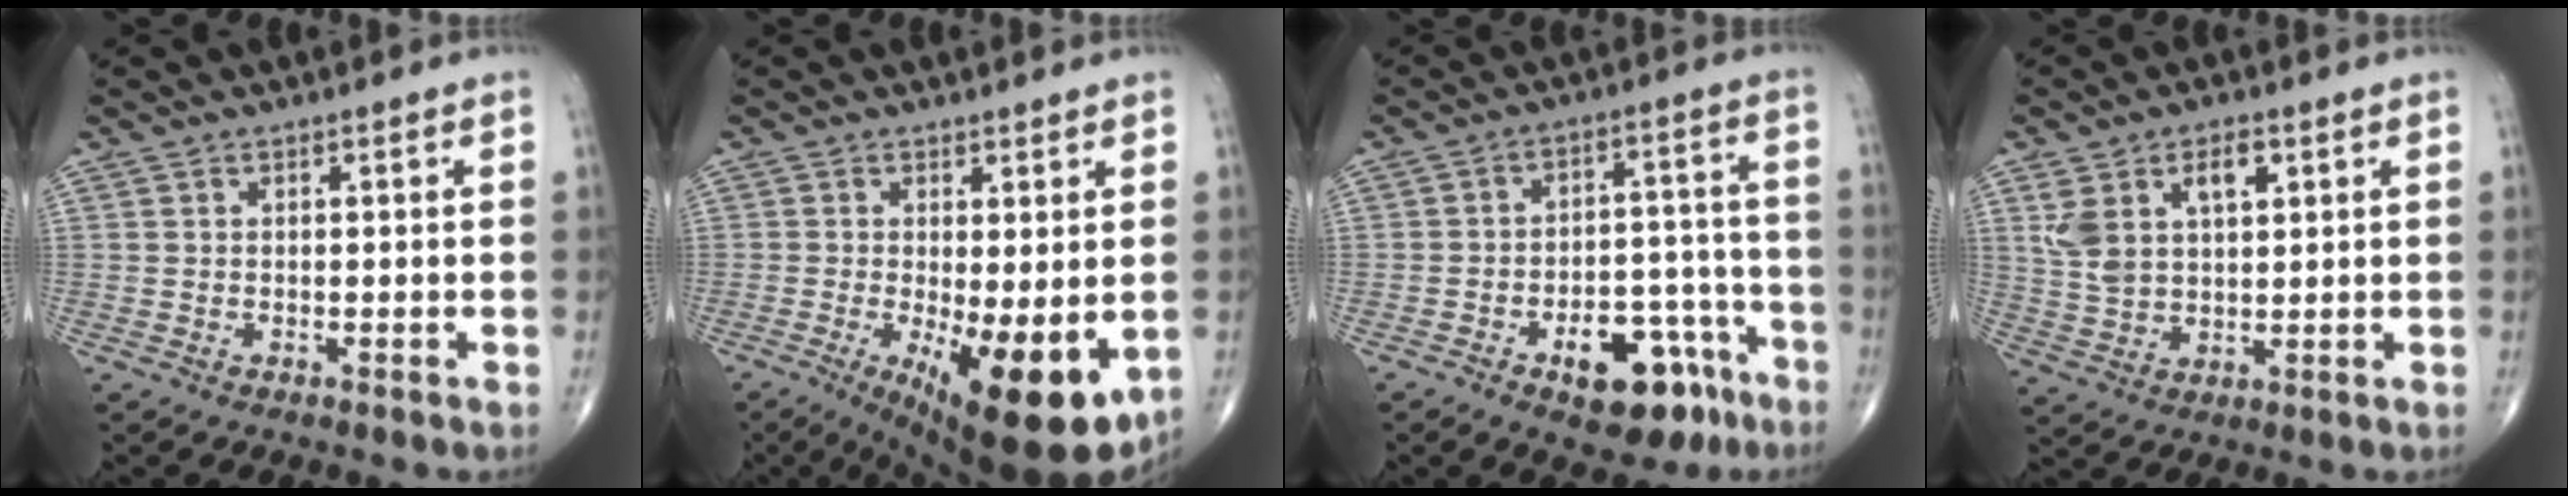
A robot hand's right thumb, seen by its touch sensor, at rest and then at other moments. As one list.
[{"total": 14.4, "force": [-3.6, 4.9, 13.1], "torque": [-0.176, -0.027, -0.038]}, {"total": 14.0, "force": [-7.8, 7.1, 9.2], "torque": [-0.095, 0.064, -0.105]}, {"total": 9.5, "force": [3.7, 5.3, 6.9], "torque": [-0.122, -0.004, 0.076]}]